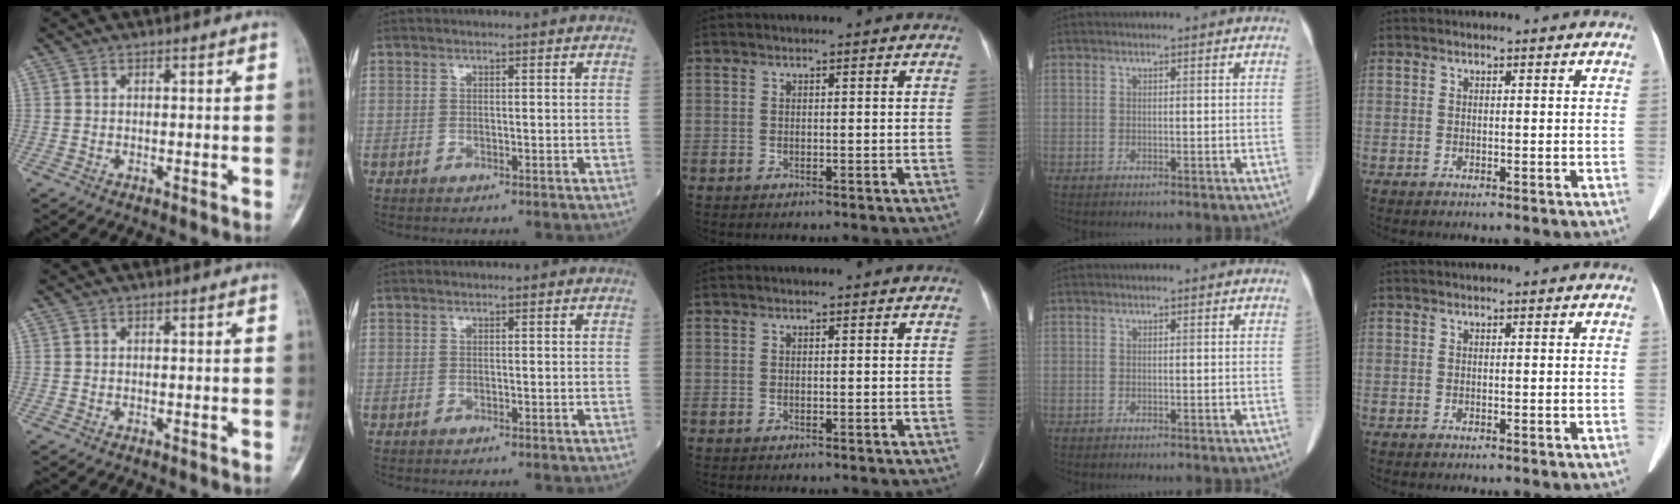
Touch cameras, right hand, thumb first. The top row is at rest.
{}